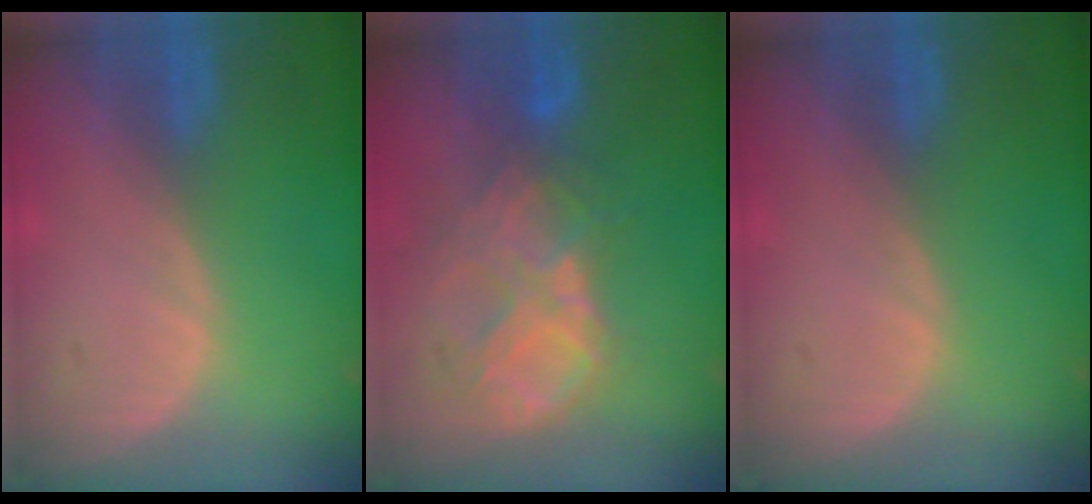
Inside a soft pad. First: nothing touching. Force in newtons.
{"total": 9.2, "press": 7.8, "slide": 4.9}
{"total": 0.0}